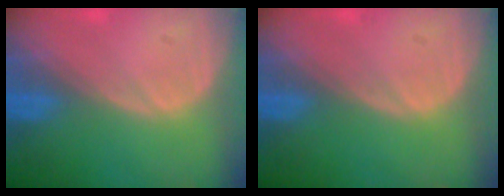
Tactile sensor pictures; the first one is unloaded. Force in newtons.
{"total": 0.0}